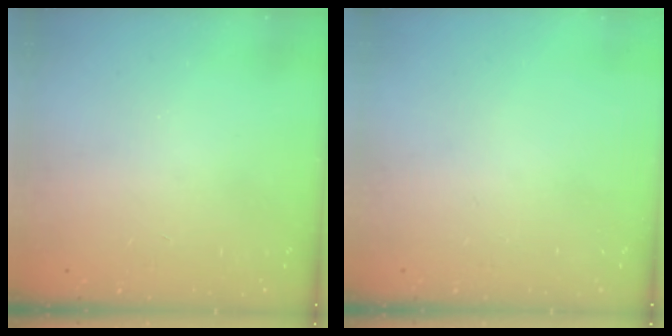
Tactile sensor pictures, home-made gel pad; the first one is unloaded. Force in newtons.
{"total": 0.0}